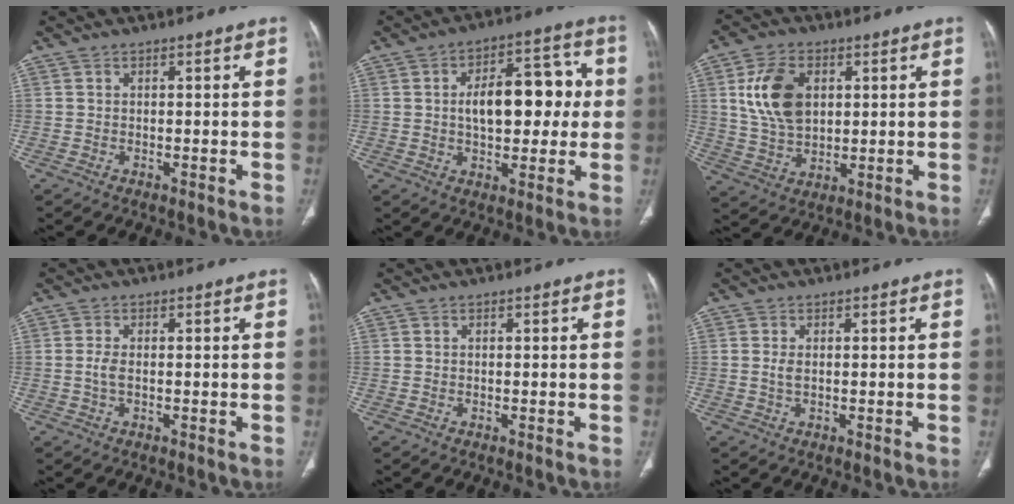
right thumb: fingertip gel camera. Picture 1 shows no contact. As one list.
[{"total": 14.6, "force": [1.2, 8.1, 12.1], "torque": [-0.142, 0.031, 0.016]}, {"total": 11.9, "force": [3.1, 7.8, 8.5], "torque": [-0.146, -0.007, 0.064]}, {"total": 1.8, "force": [-0.2, 0.7, 1.6], "torque": [-0.042, -0.003, -0.004]}, {"total": 0.0}, {"total": 1.4, "force": [0.1, 0.7, 1.2], "torque": [-0.030, 0.001, 0.006]}]